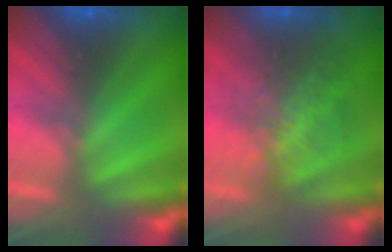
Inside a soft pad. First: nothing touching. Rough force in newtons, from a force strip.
{"total": 2.8}